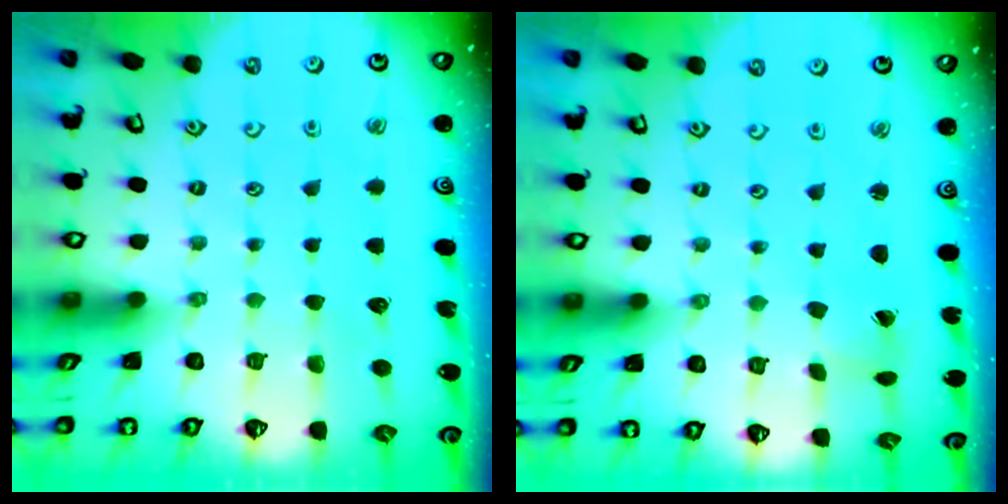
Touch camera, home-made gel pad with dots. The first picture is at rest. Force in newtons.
{"total": 1.4, "press": 1.4, "slide": 0.1}